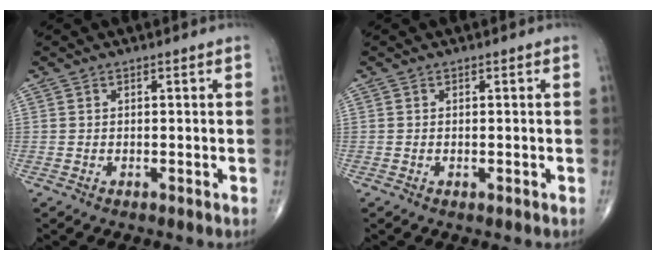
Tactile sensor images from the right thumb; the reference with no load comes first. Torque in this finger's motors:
{"motor_torque": [-0.19, 0.12, -0.27, -0.22, -0.03]}